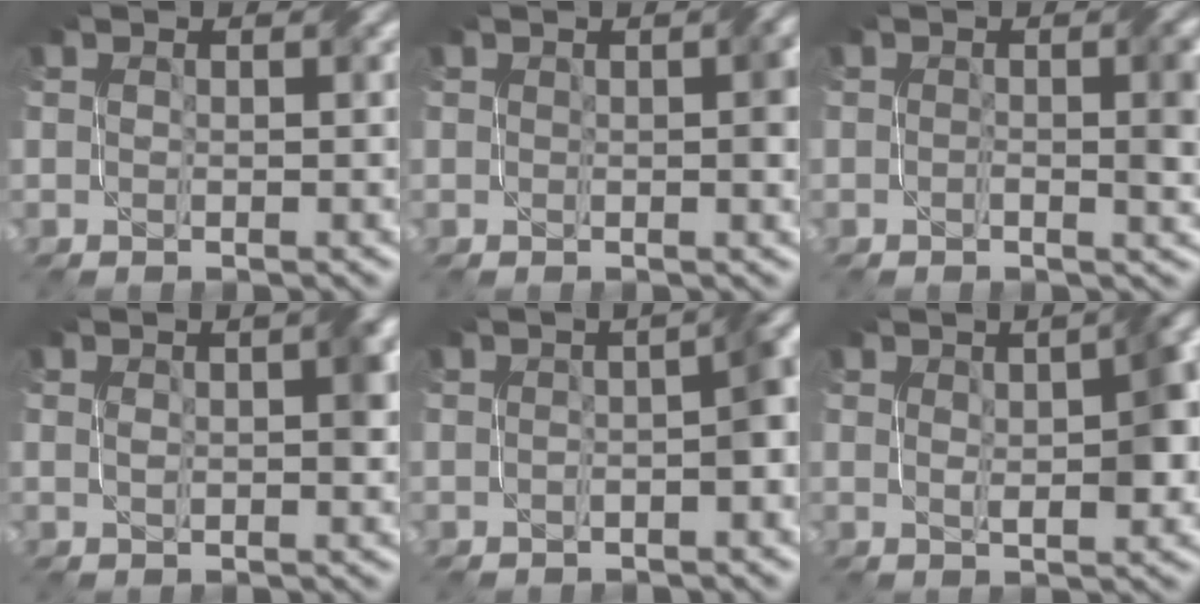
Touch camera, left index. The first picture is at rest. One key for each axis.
{"total": 2.0, "fx": 0.2, "fy": 0.6, "fz": 1.9, "tx": -0.023, "ty": 0.003, "tz": 0.005}
{"total": 3.1, "fx": 0.0, "fy": 0.7, "fz": 3.1, "tx": -0.044, "ty": 0.000, "tz": -0.002}
{"total": 2.6, "fx": 0.5, "fy": 0.8, "fz": 2.4, "tx": -0.039, "ty": 0.008, "tz": 0.011}
{"total": 4.0, "fx": -0.2, "fy": 0.9, "fz": 3.9, "tx": -0.049, "ty": 0.016, "tz": -0.004}
{"total": 6.5, "fx": 1.0, "fy": 2.1, "fz": 6.0, "tx": -0.077, "ty": 0.013, "tz": 0.017}